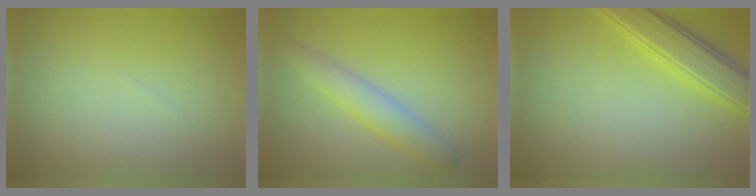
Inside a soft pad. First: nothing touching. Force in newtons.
{"total": 2.7, "press": 2.7, "slide": 0.0}
{"total": 3.8, "press": 3.8, "slide": 0.1}